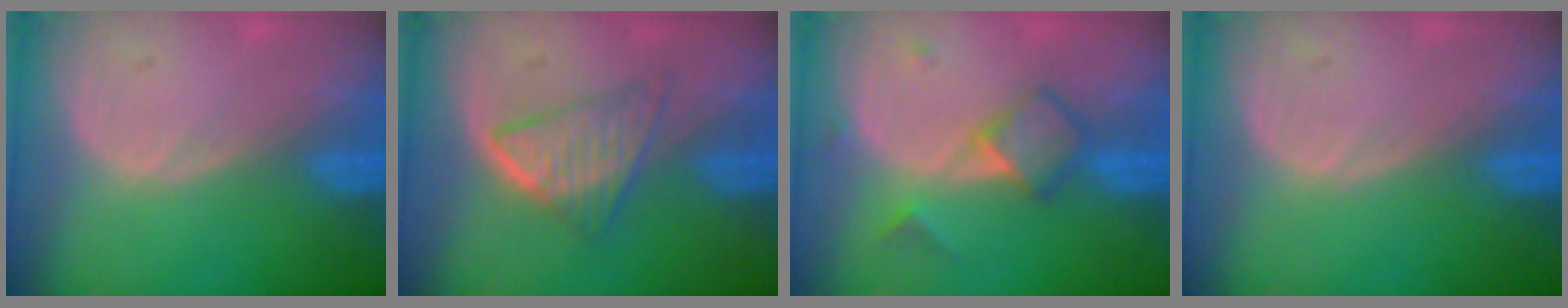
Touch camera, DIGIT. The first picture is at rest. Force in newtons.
{"total": 5.3, "press": 5.0, "slide": 1.8}
{"total": 5.0, "press": 4.8, "slide": 1.3}
{"total": 0.0}